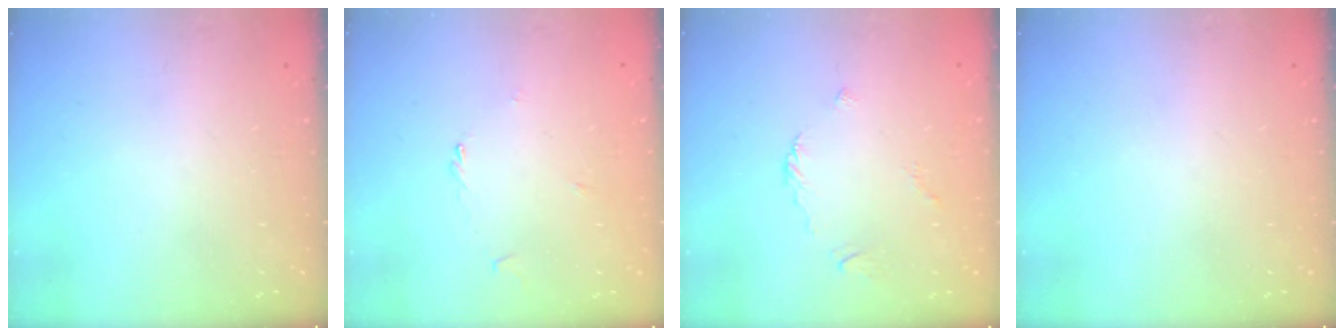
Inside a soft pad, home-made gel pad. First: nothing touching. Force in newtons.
{"total": 1.2, "press": 1.1, "slide": 0.4}
{"total": 2.7, "press": 2.6, "slide": 0.6}
{"total": 0.0}